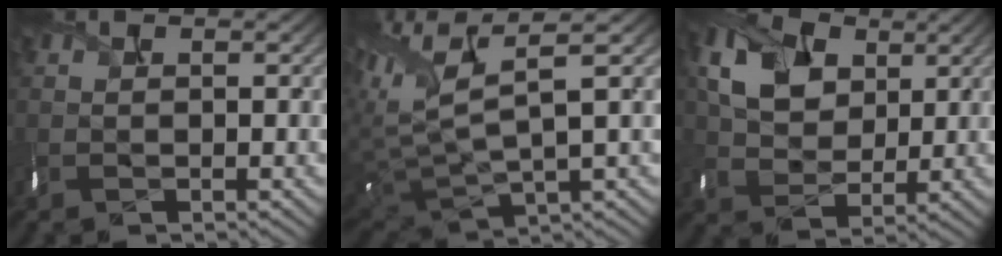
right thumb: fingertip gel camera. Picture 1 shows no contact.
{"total": 10.2, "force": [3.3, 3.7, 9.0], "torque": [-0.213, -0.006, 0.070]}
{"total": 8.2, "force": [2.8, 6.2, 4.4], "torque": [-0.111, 0.001, 0.049]}